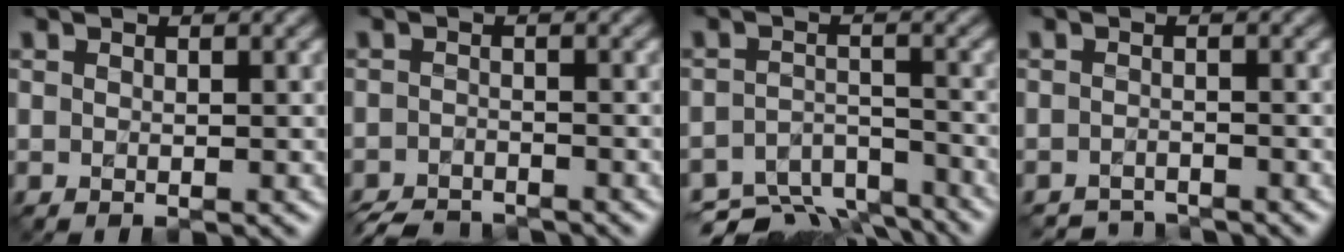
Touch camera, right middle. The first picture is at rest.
{"total": 4.3, "force": [-4.2, 0.6, 0.8], "torque": [-0.011, -0.015, -0.075]}
{"total": 8.9, "force": [-8.0, 2.9, 2.5], "torque": [-0.043, -0.028, -0.117]}
{"total": 2.5, "force": [-2.4, 0.0, -0.4], "torque": [0.011, -0.005, -0.041]}